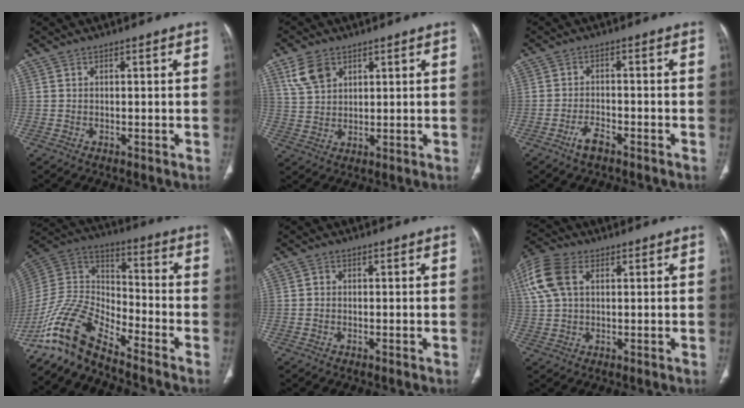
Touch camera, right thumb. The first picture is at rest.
{"total": 6.5, "force": [3.5, 4.3, 3.4], "torque": [-0.054, -0.009, 0.075]}
{"total": 3.5, "force": [-2.5, 1.2, 2.1], "torque": [-0.044, 0.016, -0.044]}
{"total": 13.1, "force": [-11.3, 3.3, 5.8], "torque": [-0.121, 0.085, -0.228]}
{"total": 0.7, "force": [-0.1, 0.7, 0.3], "torque": [0.001, 0.002, -0.004]}
{"total": 11.9, "force": [3.9, 7.7, 8.3], "torque": [-0.206, 0.018, 0.074]}